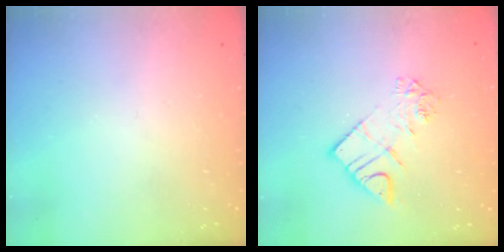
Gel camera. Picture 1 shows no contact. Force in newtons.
{"total": 9.8, "press": 9.8, "slide": 0.9}